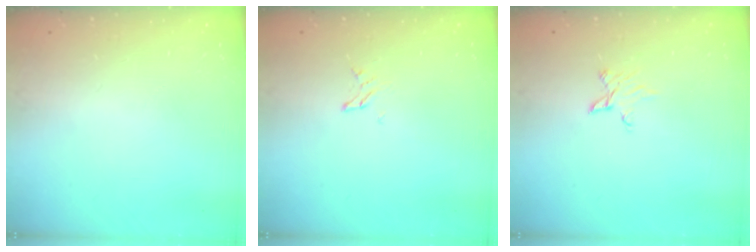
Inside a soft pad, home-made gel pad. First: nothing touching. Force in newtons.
{"total": 1.2, "press": 1.2, "slide": 0.1}
{"total": 2.9, "press": 2.9, "slide": 0.2}